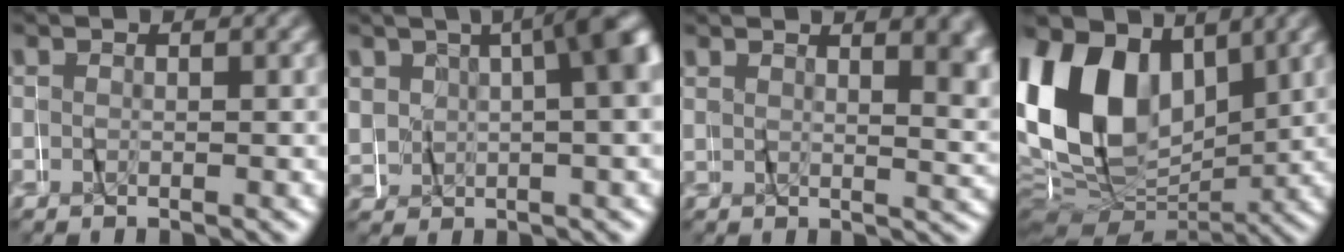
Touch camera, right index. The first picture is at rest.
{"total": 7.1, "force": [1.7, 3.7, 5.9], "torque": [-0.071, 0.019, 0.030]}
{"total": 3.7, "force": [2.2, 0.7, 2.9], "torque": [-0.031, 0.002, 0.039]}
{"total": 14.6, "force": [3.2, 10.5, 9.7], "torque": [-0.181, 0.007, 0.052]}